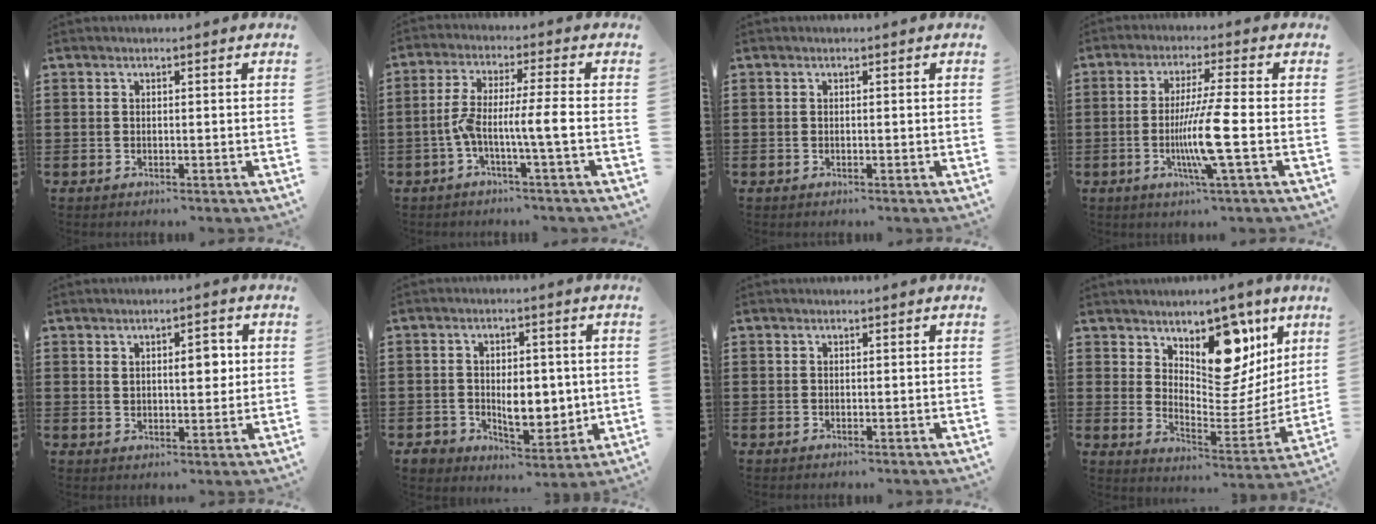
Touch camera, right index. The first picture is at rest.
{"total": 7.1, "force": [-2.2, 0.0, 6.8], "torque": [-0.139, -0.008, -0.049]}
{"total": 0.0}
{"total": 8.8, "force": [-2.2, -0.6, 8.5], "torque": [-0.172, -0.027, -0.047]}
{"total": 4.4, "force": [1.2, 2.0, 3.7], "torque": [-0.051, 0.000, 0.014]}
{"total": 6.2, "force": [-0.3, 4.8, 3.9], "torque": [-0.069, 0.003, -0.006]}
{"total": 0.0}
{"total": 11.5, "force": [7.7, 6.0, 6.0], "torque": [-0.096, -0.065, 0.136]}